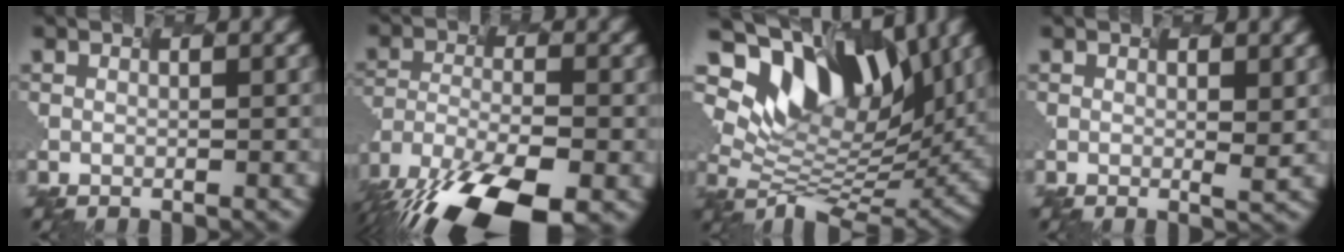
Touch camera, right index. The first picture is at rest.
{"total": 13.2, "force": [-9.5, 4.7, 7.9], "torque": [-0.178, -0.037, -0.148]}
{"total": 9.9, "force": [5.2, 5.0, 6.8], "torque": [-0.117, -0.004, 0.112]}
{"total": 1.0, "force": [0.6, -0.1, 0.9], "torque": [-0.019, -0.008, 0.018]}